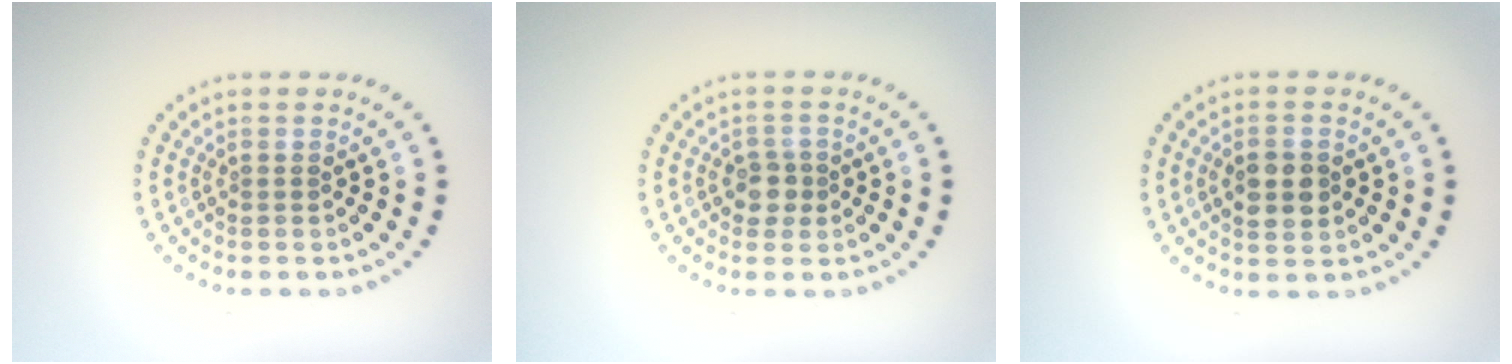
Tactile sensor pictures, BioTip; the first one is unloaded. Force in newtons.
{"total": 1.8, "press": 1.6, "slide": 0.8}
{"total": 3.3, "press": 3.3, "slide": 0.1}